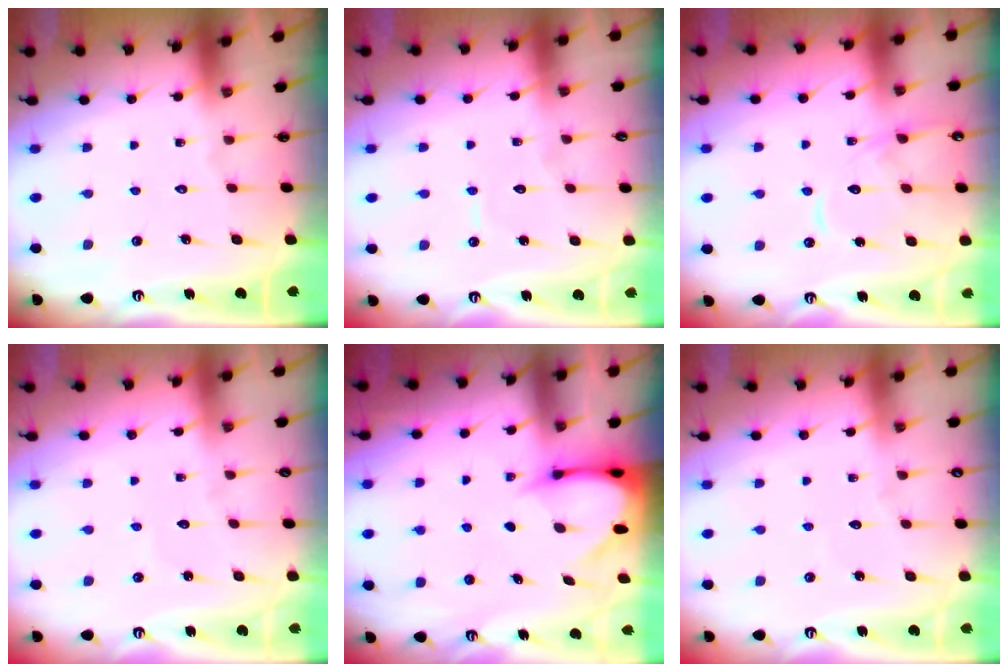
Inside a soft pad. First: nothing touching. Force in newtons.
{"total": 4.3, "press": 4.3, "slide": 0.2}
{"total": 12.8, "press": 12.8, "slide": 1.2}
{"total": 2.0, "press": 2.0, "slide": 0.1}
{"total": 3.7, "press": 3.7, "slide": 0.2}
{"total": 2.1, "press": 2.1, "slide": 0.3}